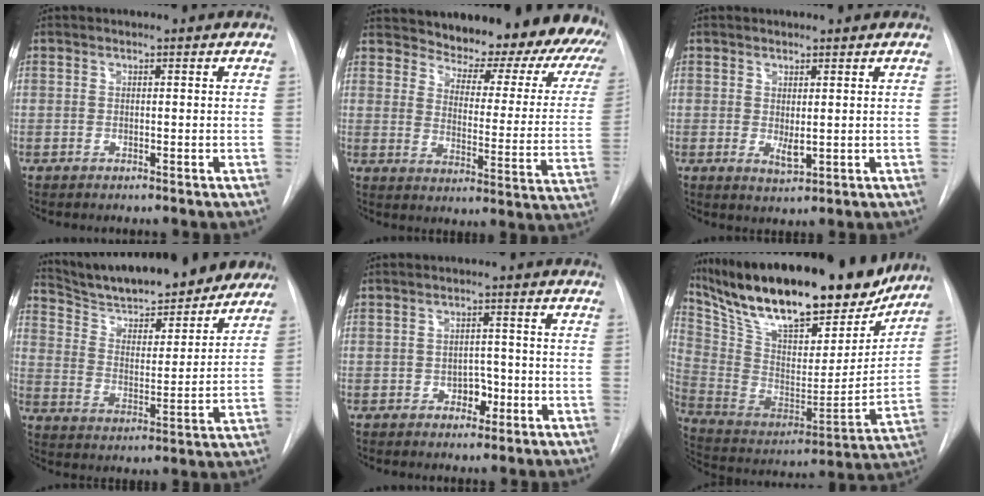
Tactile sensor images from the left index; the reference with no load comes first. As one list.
[{"total": 24.7, "force": [21.9, 6.0, 9.7], "torque": [-0.137, -0.084, 0.256]}, {"total": 2.3, "force": [0.3, 0.9, 2.0], "torque": [-0.035, -0.009, 0.014]}, {"total": 22.3, "force": [20.0, 5.2, 8.5], "torque": [-0.126, -0.003, 0.285]}, {"total": 3.0, "force": [-1.2, 2.0, 1.8], "torque": [-0.017, 0.007, -0.015]}, {"total": 30.0, "force": [24.2, 8.4, 15.6], "torque": [-0.283, -0.012, 0.371]}]